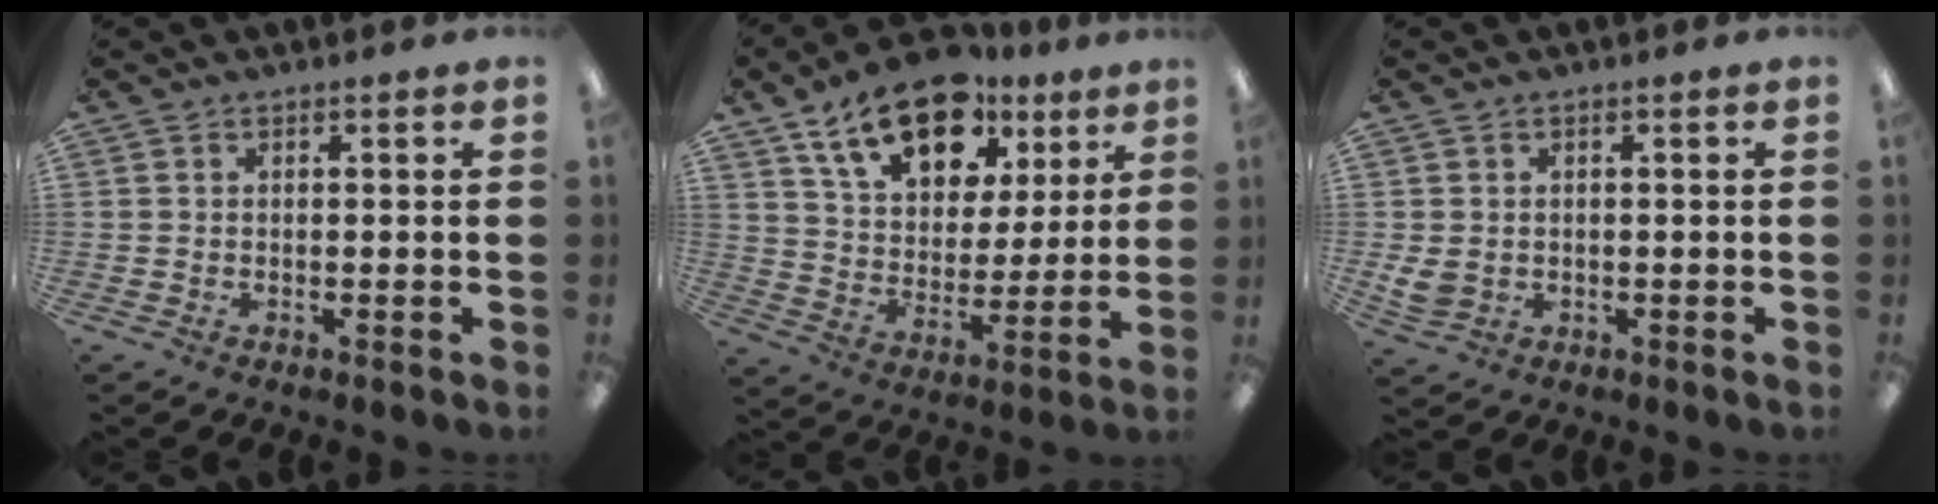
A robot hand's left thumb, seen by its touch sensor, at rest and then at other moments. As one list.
[{"total": 18.3, "force": [11.7, 10.5, 9.5], "torque": [-0.148, -0.057, 0.207]}, {"total": 4.1, "force": [0.0, 3.4, 2.2], "torque": [-0.037, -0.001, 0.001]}]